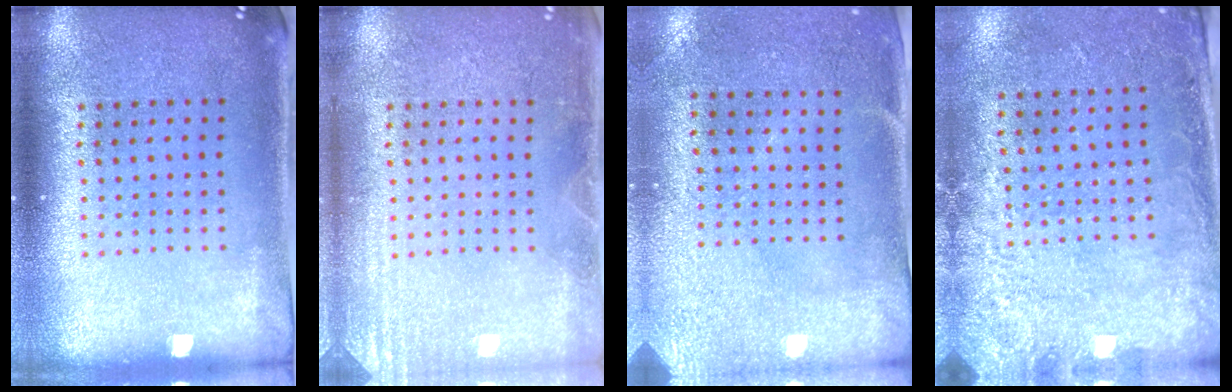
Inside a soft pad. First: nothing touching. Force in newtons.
{"total": 2.6, "press": 2.5, "slide": 0.4}
{"total": 3.0, "press": 2.4, "slide": 1.8}
{"total": 2.8, "press": 1.9, "slide": 2.1}